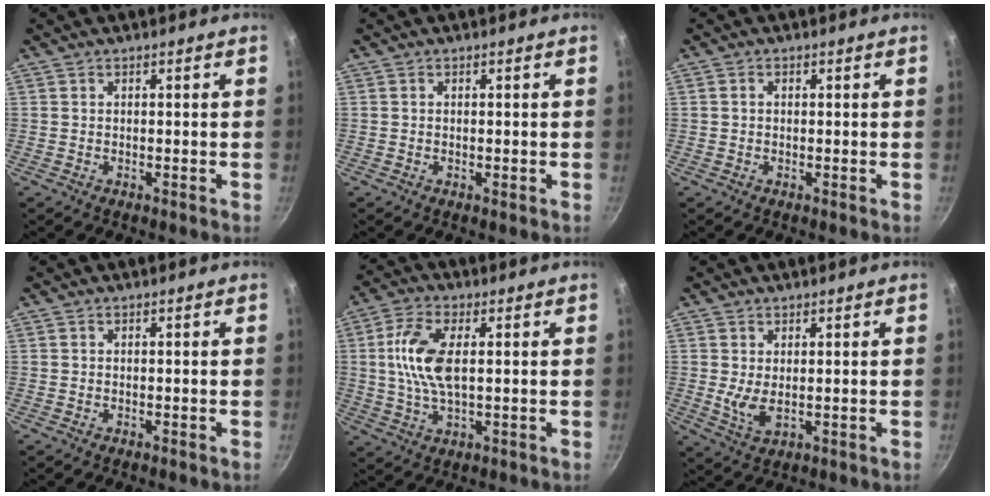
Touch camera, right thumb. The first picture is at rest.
{"total": 0.0}
{"total": 0.8, "force": [0.0, 0.6, 0.4], "torque": [-0.008, 0.005, 0.000]}
{"total": 0.0}
{"total": 10.0, "force": [1.4, 4.8, 8.6], "torque": [-0.172, 0.008, 0.023]}
{"total": 4.2, "force": [0.6, 2.0, 3.7], "torque": [-0.070, -0.015, 0.021]}